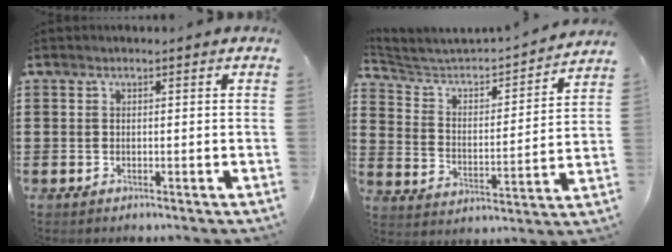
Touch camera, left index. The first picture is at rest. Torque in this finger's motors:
{"motor_torque": [0.26, 0.29, 0.04, 0.04]}